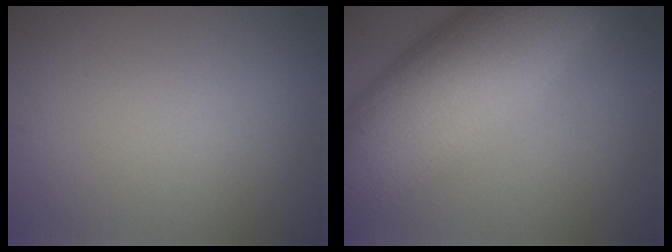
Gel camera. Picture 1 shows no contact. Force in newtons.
{"total": 13.9, "press": 13.9, "slide": 0.4}